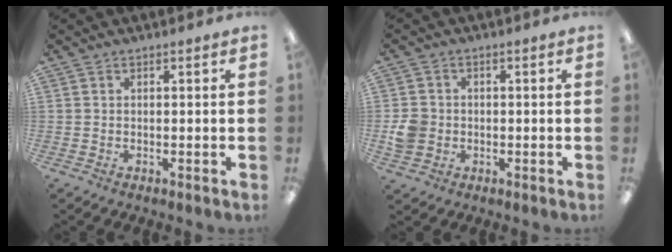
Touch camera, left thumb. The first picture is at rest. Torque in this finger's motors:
{"motor_torque": [0.02, 0.15, -0.02, -0.04, 0.03]}